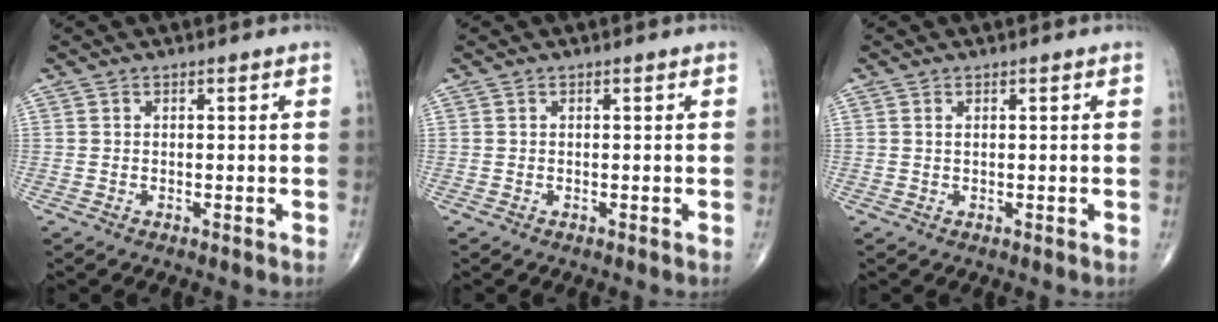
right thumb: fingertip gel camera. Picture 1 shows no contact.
{"total": 0.0}
{"total": 0.0}